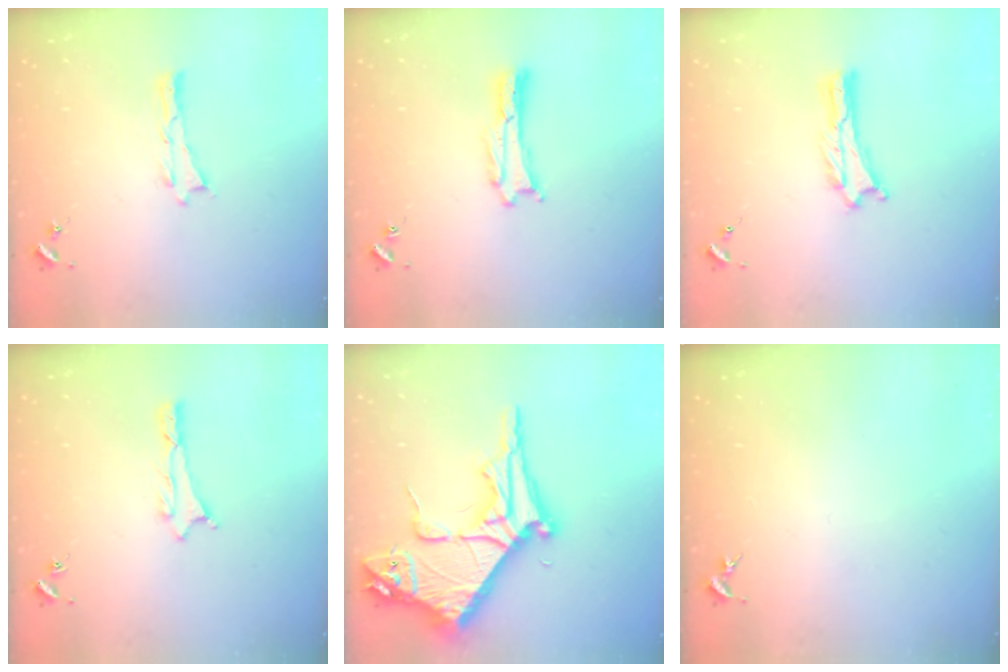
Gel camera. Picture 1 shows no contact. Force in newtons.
{"total": 0.7, "press": 0.7, "slide": 0.1}
{"total": 0.0}
{"total": 0.8, "press": 0.8, "slide": 0.2}
{"total": 15.7, "press": 15.6, "slide": 1.6}
{"total": 0.0}